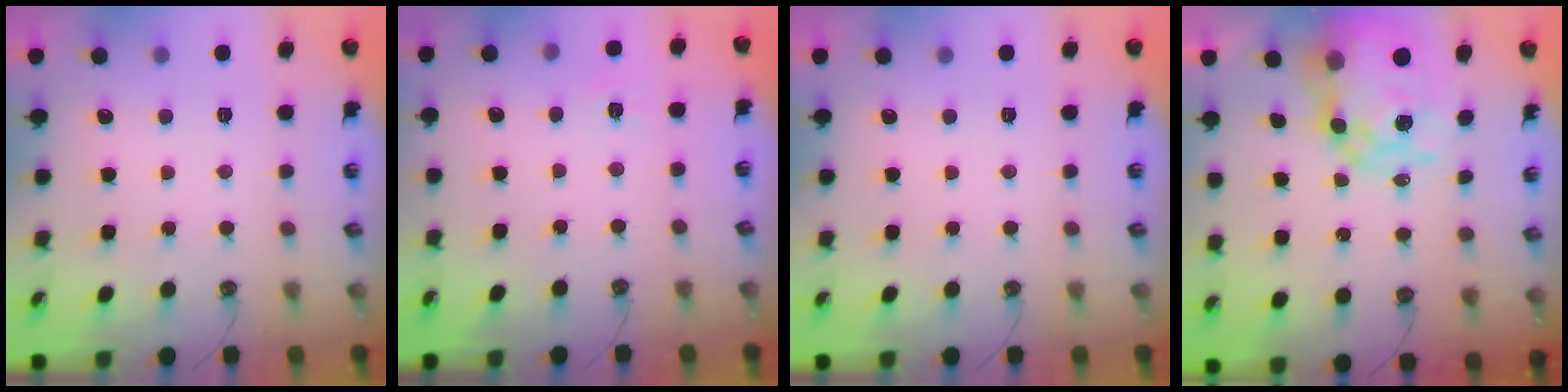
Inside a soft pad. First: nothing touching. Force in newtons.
{"total": 4.1, "press": 4.0, "slide": 0.6}
{"total": 0.0}
{"total": 13.2, "press": 13.2, "slide": 1.0}